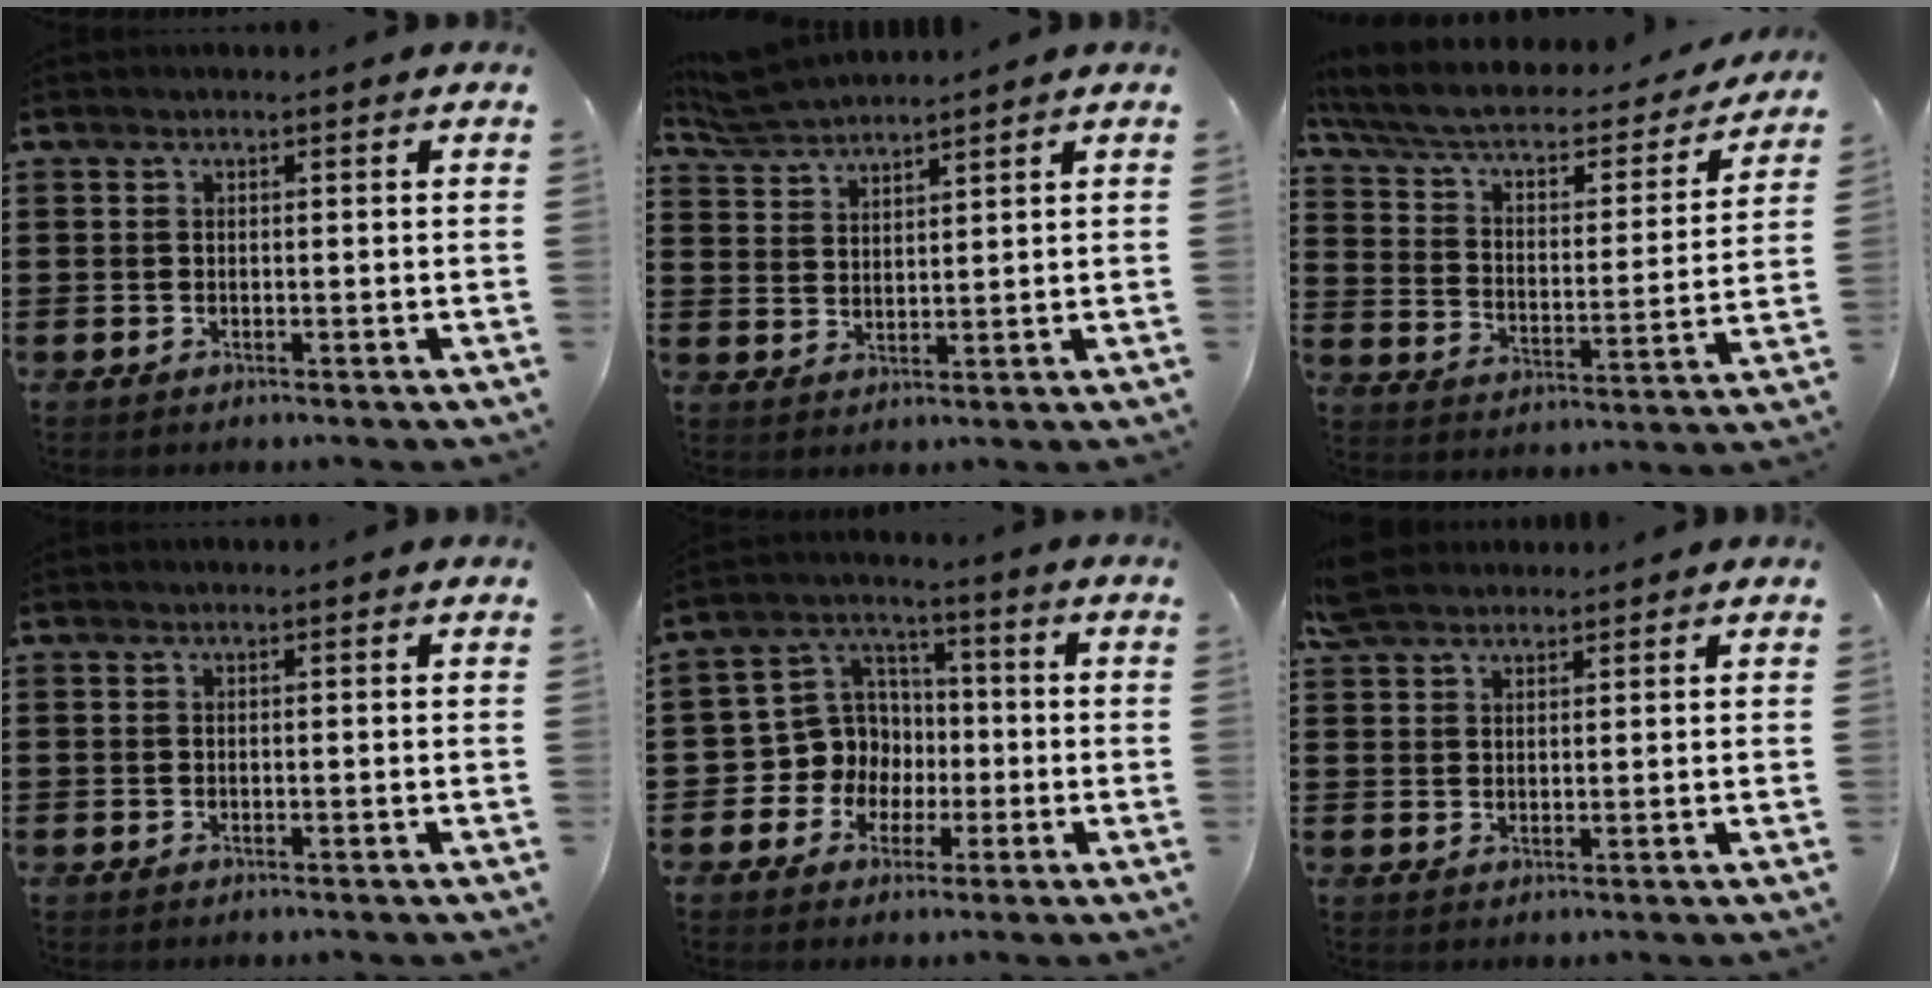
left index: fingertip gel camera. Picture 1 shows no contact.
{"total": 4.4, "force": [4.4, 0.1, 0.5], "torque": [-0.026, -0.014, 0.083]}
{"total": 6.0, "force": [4.6, 1.9, 3.3], "torque": [-0.085, -0.034, 0.075]}
{"total": 0.0}
{"total": 8.1, "force": [-0.9, 7.9, 1.5], "torque": [-0.081, 0.000, -0.018]}
{"total": 4.4, "force": [3.9, 1.5, 1.4], "torque": [-0.038, 0.001, 0.076]}